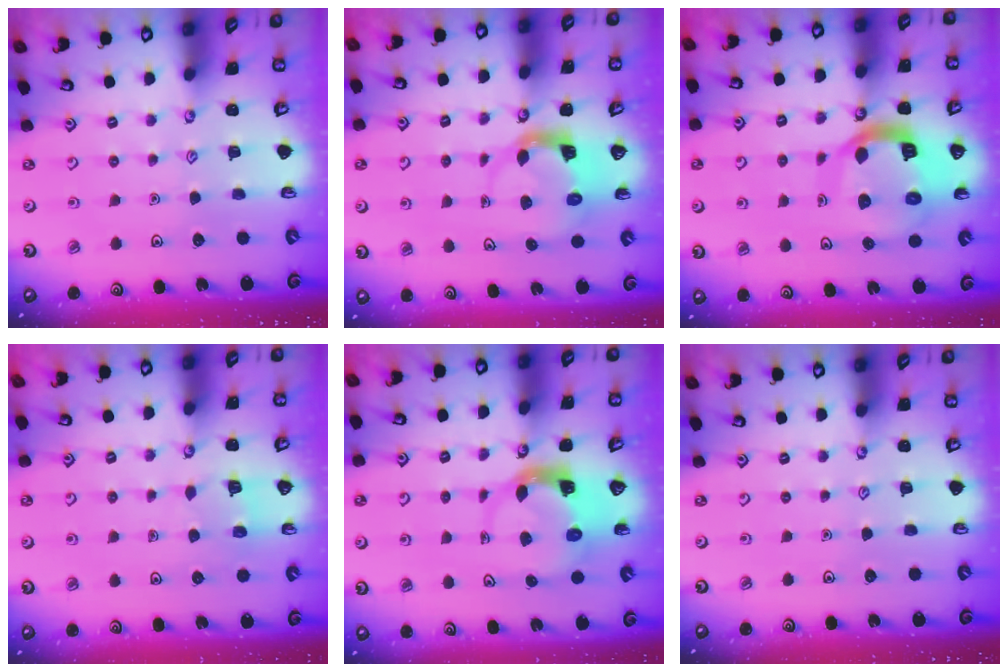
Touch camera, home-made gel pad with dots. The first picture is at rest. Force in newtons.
{"total": 3.7, "press": 3.7, "slide": 0.6}
{"total": 14.7, "press": 14.6, "slide": 1.8}
{"total": 4.2, "press": 4.2, "slide": 0.4}
{"total": 5.4, "press": 5.3, "slide": 1.0}
{"total": 0.0}